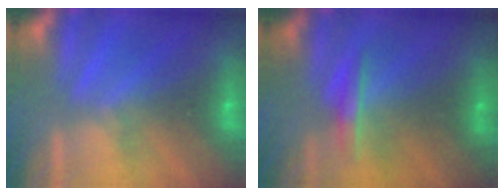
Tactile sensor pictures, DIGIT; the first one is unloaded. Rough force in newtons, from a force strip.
{"total": 1.7}